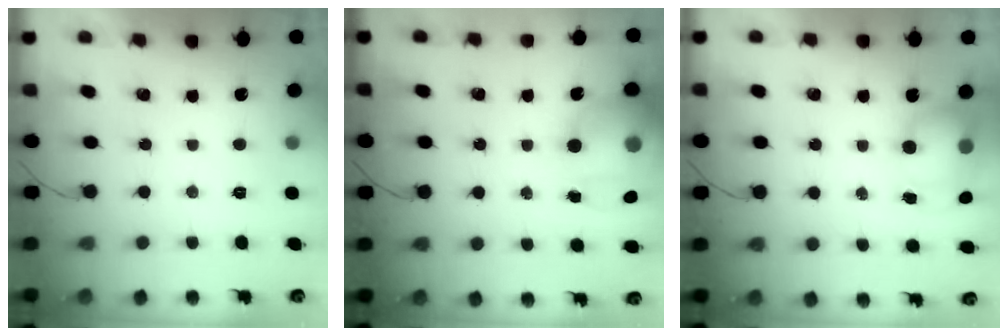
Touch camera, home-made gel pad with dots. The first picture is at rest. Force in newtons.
{"total": 19.5, "press": 19.3, "slide": 2.8}
{"total": 7.4, "press": 7.3, "slide": 1.1}